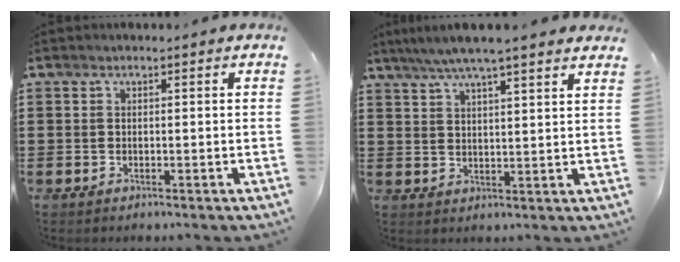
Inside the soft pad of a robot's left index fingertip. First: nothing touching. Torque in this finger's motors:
{"motor_torque": [2.14, 0.00, 0.51, 0.21]}